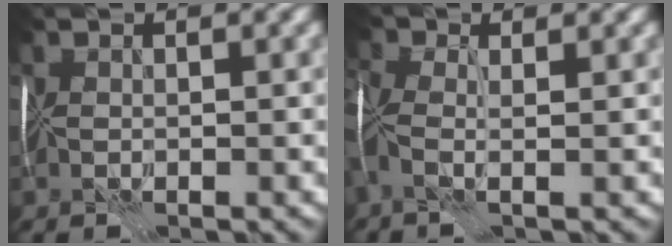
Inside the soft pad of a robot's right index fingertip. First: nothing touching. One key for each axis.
{"total": 4.0, "fx": -0.1, "fy": 2.0, "fz": 3.5, "tx": -0.086, "ty": 0.011, "tz": -0.007}